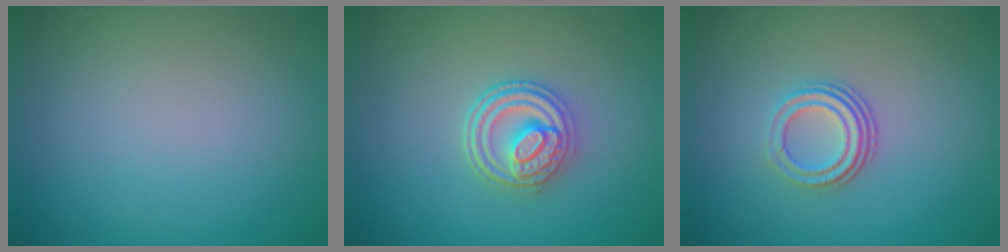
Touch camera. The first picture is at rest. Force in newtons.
{"total": 3.9, "press": 3.3, "slide": 2.0}
{"total": 3.0, "press": 2.1, "slide": 2.1}